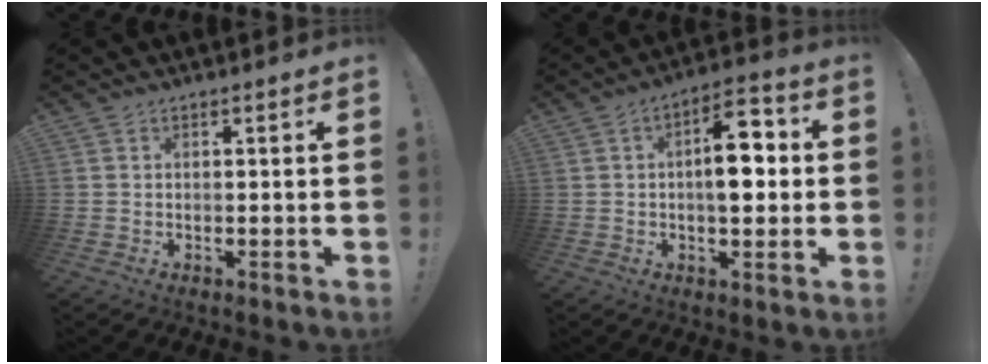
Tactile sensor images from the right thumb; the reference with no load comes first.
{"total": 11.7, "force": [0.3, 5.9, 10.1], "torque": [-0.136, 0.011, 0.003]}